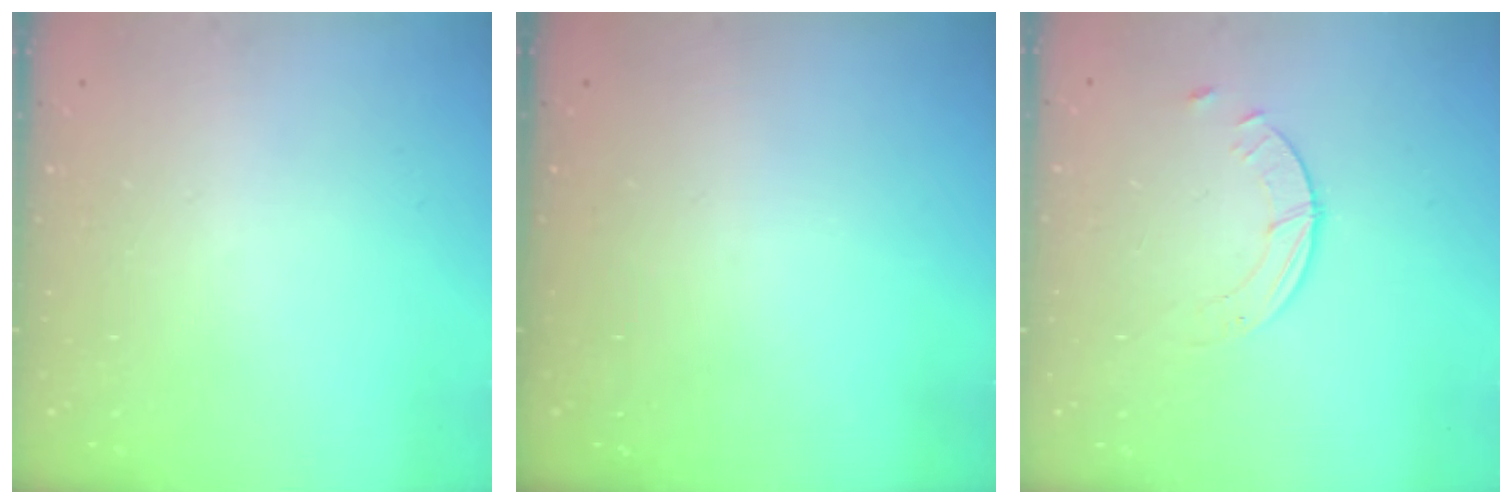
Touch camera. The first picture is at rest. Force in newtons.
{"total": 0.0}
{"total": 2.5, "press": 2.5, "slide": 0.3}